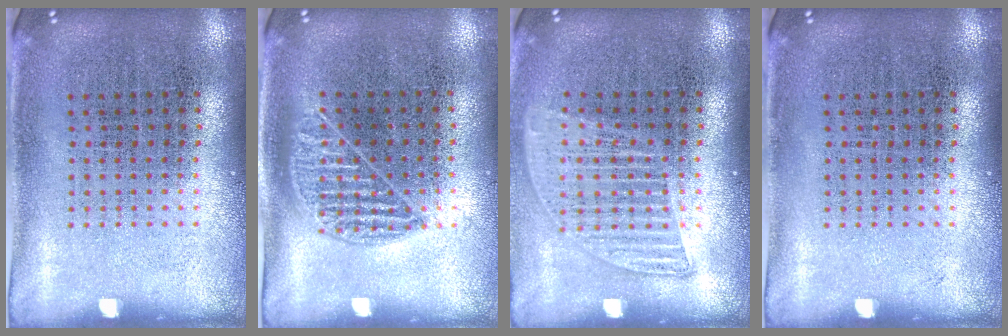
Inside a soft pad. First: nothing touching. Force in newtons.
{"total": 1.0, "press": 0.8, "slide": 0.6}
{"total": 1.2, "press": 1.1, "slide": 0.5}
{"total": 0.0}